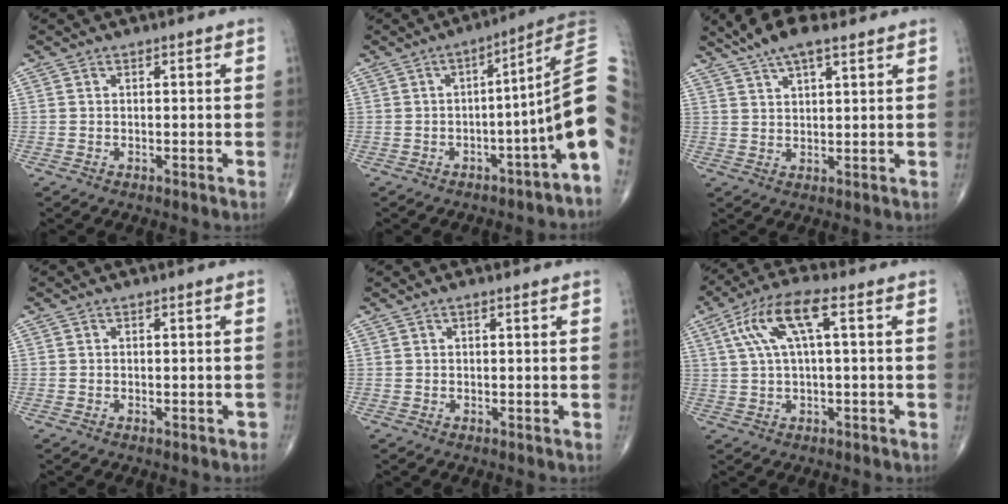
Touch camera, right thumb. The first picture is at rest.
{"total": 9.7, "force": [-1.6, -1.6, 9.4], "torque": [-0.119, 0.035, -0.030]}
{"total": 8.2, "force": [5.8, 2.6, 5.2], "torque": [-0.090, -0.005, 0.103]}
{"total": 0.6, "force": [-0.4, 0.4, 0.2], "torque": [0.005, 0.005, -0.005]}
{"total": 0.7, "force": [0.5, -0.1, 0.5], "torque": [-0.011, 0.002, 0.007]}
{"total": 9.5, "force": [2.6, 2.5, 8.8], "torque": [-0.199, 0.028, 0.051]}